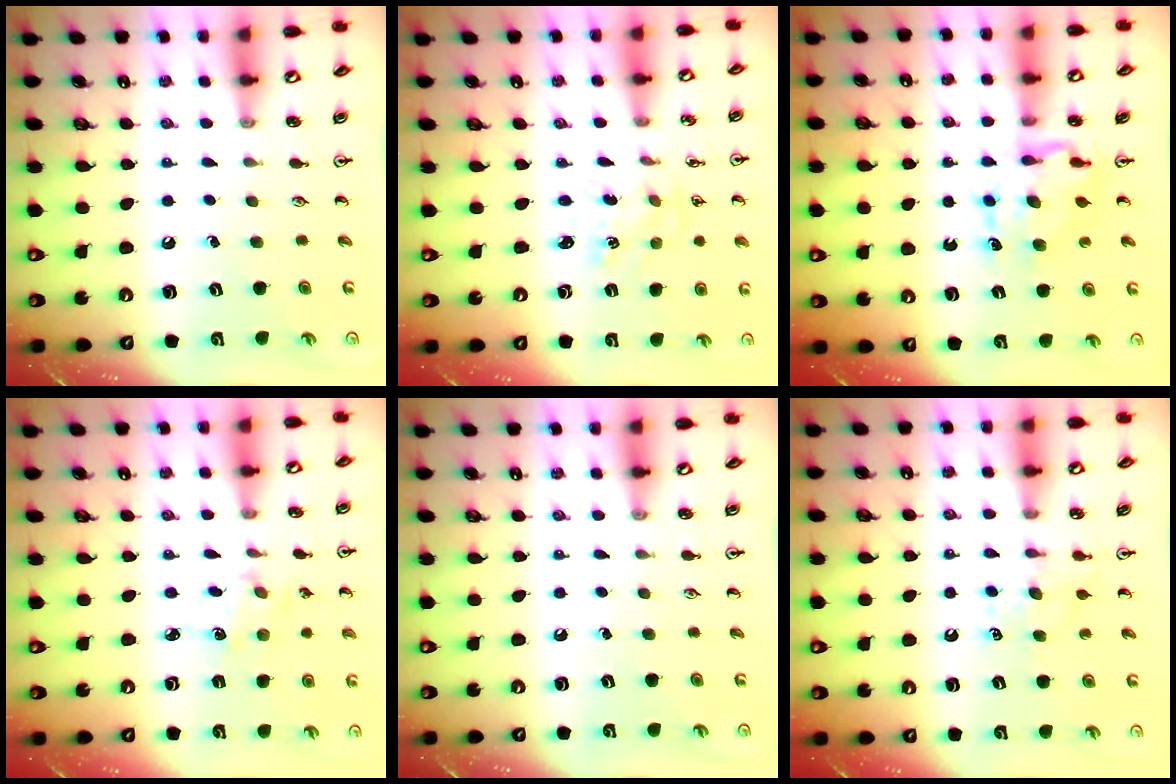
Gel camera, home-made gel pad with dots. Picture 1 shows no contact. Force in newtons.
{"total": 1.5, "press": 1.4, "slide": 0.4}
{"total": 7.4, "press": 7.4, "slide": 0.6}
{"total": 2.7, "press": 2.6, "slide": 0.3}
{"total": 0.0}
{"total": 5.4, "press": 5.3, "slide": 0.6}